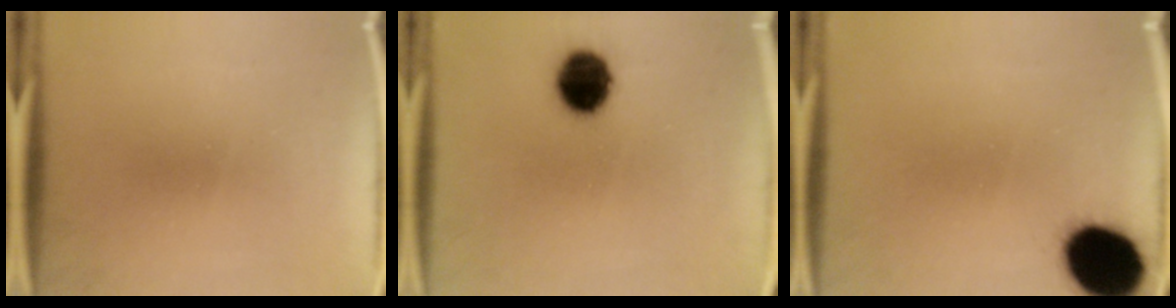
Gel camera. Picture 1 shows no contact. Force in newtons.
{"total": 10.7}
{"total": 18.3}